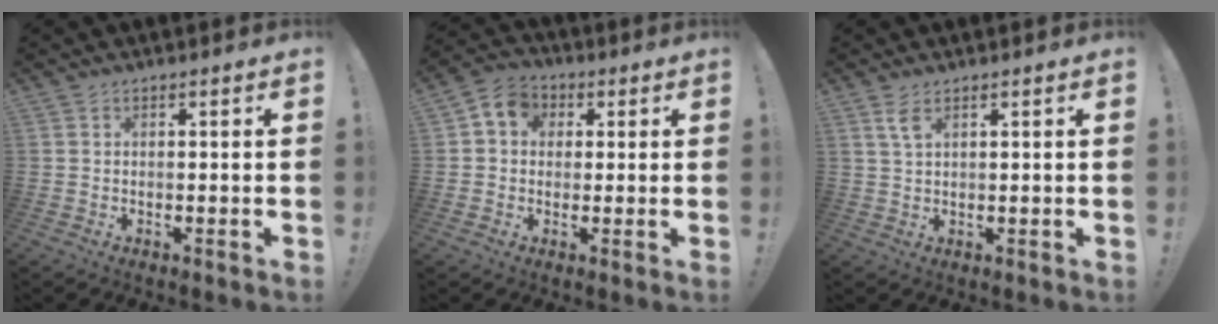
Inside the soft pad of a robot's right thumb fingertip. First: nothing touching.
{"total": 6.9, "force": [1.5, 6.0, 3.2], "torque": [-0.047, 0.005, 0.032]}
{"total": 3.5, "force": [1.8, 1.2, 2.7], "torque": [-0.053, -0.002, 0.033]}